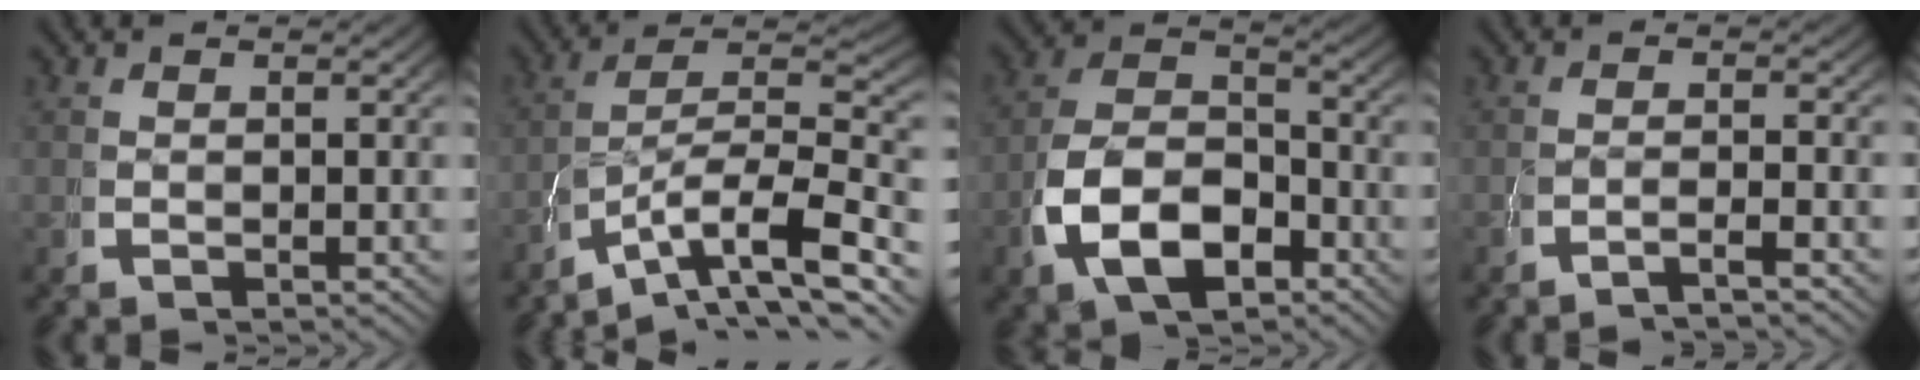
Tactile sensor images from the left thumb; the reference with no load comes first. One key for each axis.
{"total": 11.0, "fx": -2.9, "fy": 6.6, "fz": 8.3, "tx": -0.140, "ty": -0.033, "tz": -0.035}
{"total": 10.2, "fx": -2.3, "fy": 7.0, "fz": 7.0, "tx": -0.153, "ty": -0.035, "tz": -0.026}
{"total": 2.3, "fx": -1.5, "fy": -0.3, "fz": 1.7, "tx": -0.033, "ty": 0.004, "tz": -0.031}